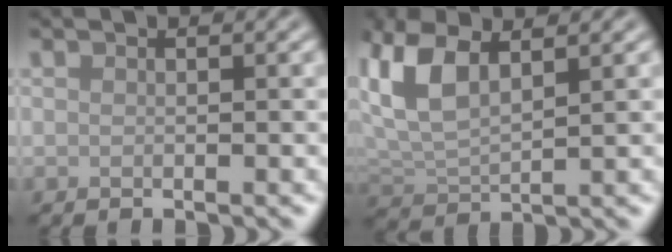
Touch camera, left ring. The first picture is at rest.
{"total": 6.0, "force": [2.9, 2.9, 4.4], "torque": [-0.112, 0.011, 0.058]}